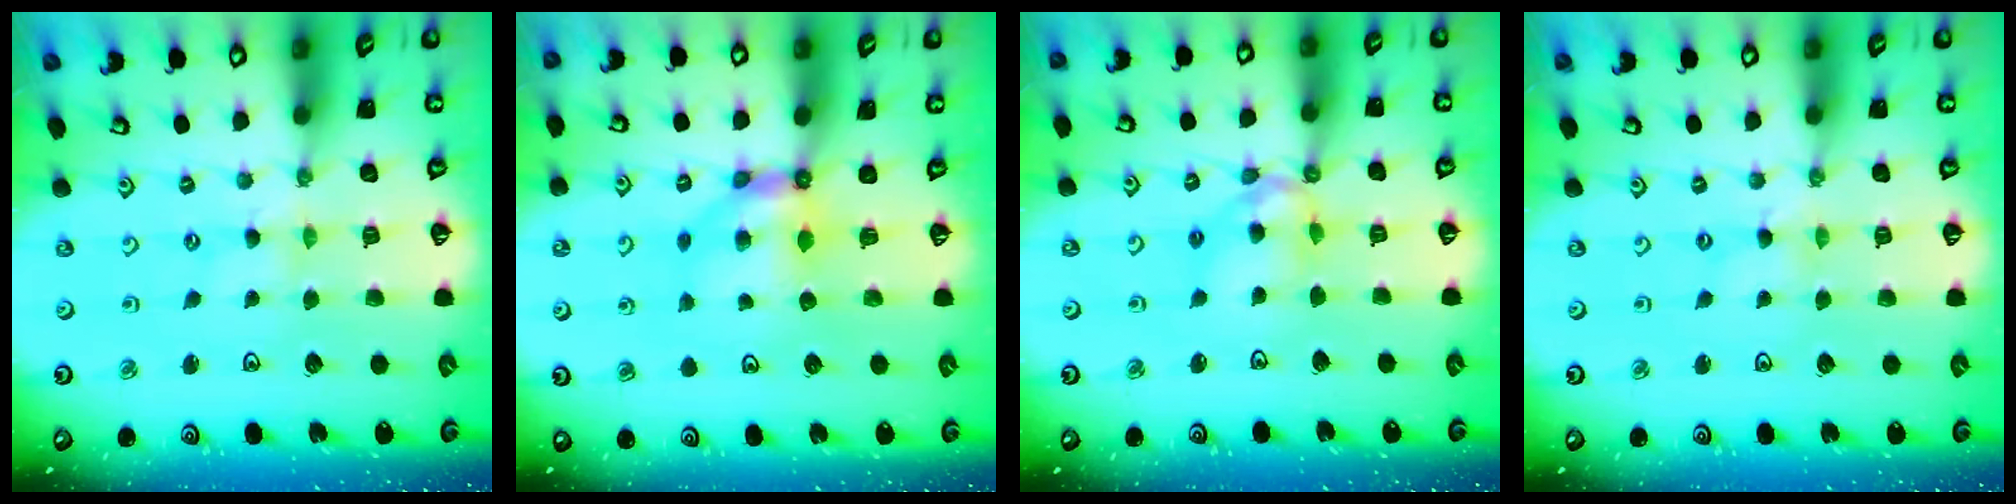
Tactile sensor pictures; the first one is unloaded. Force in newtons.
{"total": 7.4, "press": 7.4, "slide": 0.1}
{"total": 11.2, "press": 11.1, "slide": 0.9}
{"total": 0.7, "press": 0.7, "slide": 0.1}